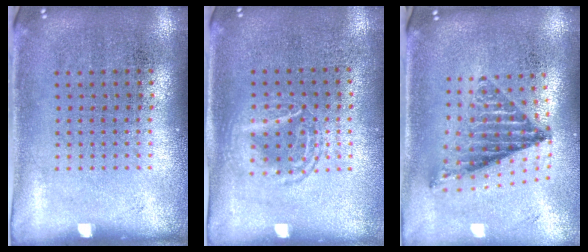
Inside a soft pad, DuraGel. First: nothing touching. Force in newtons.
{"total": 1.3, "press": 1.2, "slide": 0.5}
{"total": 1.1, "press": 1.0, "slide": 0.5}